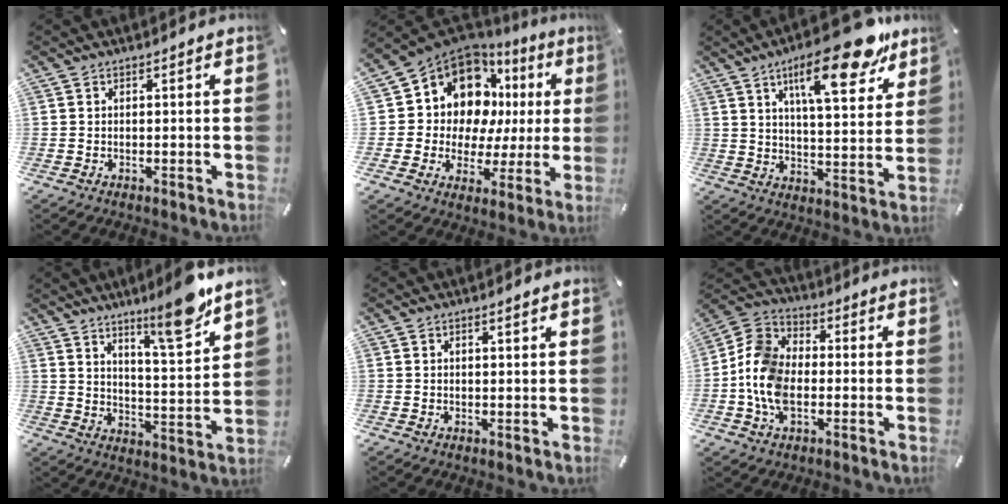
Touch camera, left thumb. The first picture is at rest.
{"total": 13.1, "force": [6.9, 9.9, 5.1], "torque": [-0.101, -0.071, 0.129]}
{"total": 20.0, "force": [12.2, 6.7, 14.4], "torque": [-0.214, -0.056, 0.188]}
{"total": 12.4, "force": [10.0, 1.5, 7.2], "torque": [-0.103, -0.076, 0.165]}
{"total": 1.1, "force": [0.7, 0.1, 0.8], "torque": [-0.015, 0.000, 0.011]}
{"total": 11.2, "force": [-2.8, 7.9, 7.4], "torque": [-0.170, 0.017, -0.052]}